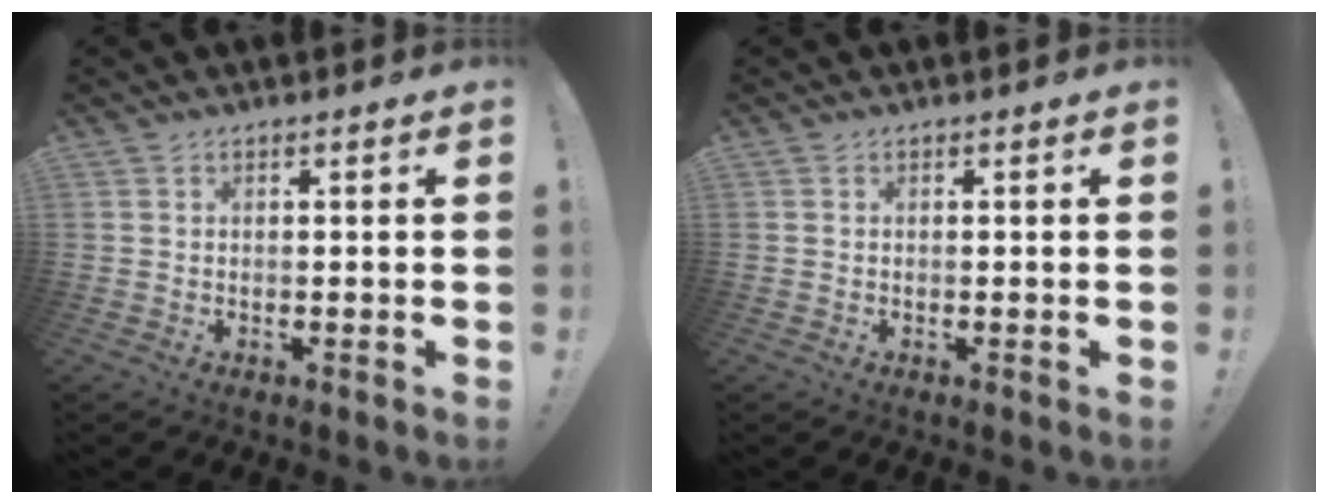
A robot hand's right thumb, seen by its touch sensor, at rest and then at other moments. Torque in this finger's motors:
{"motor_torque": [-0.15, -0.17, -0.25, -0.09, -0.02]}